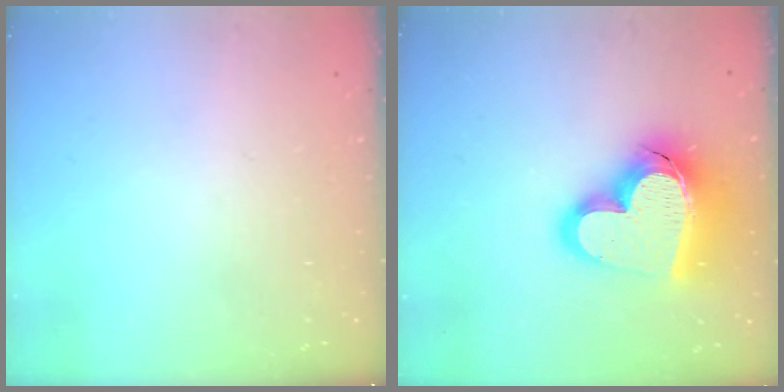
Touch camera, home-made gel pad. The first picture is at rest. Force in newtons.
{"total": 23.0, "press": 22.9, "slide": 2.3}